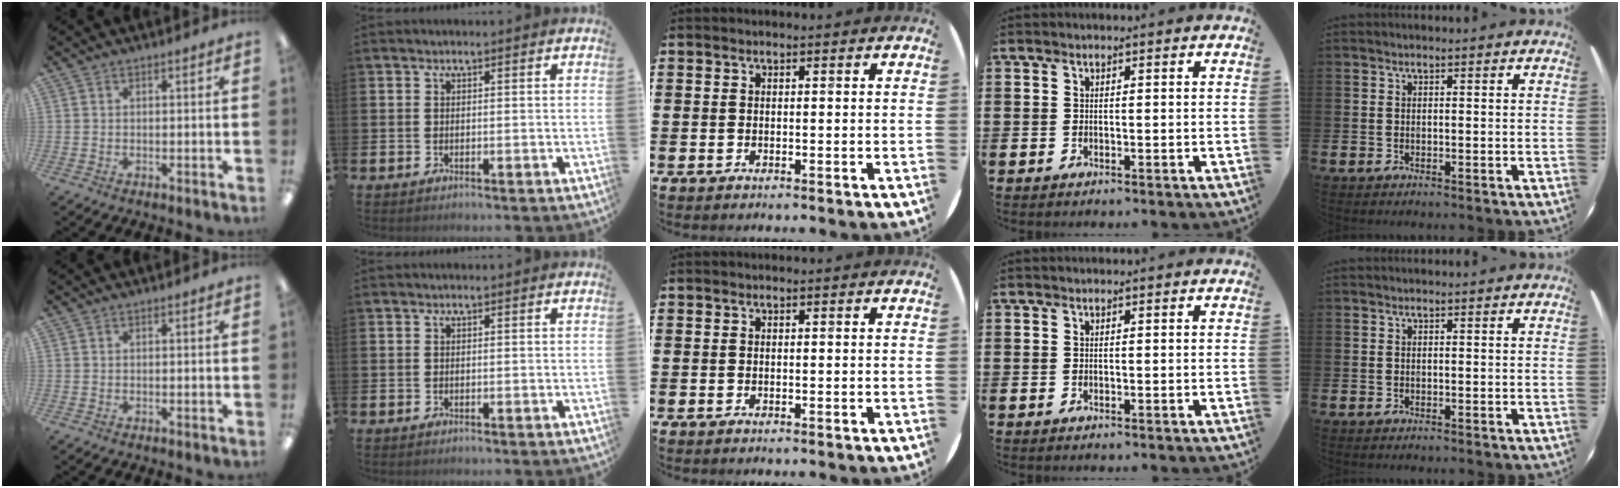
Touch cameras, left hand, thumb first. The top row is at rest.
{}